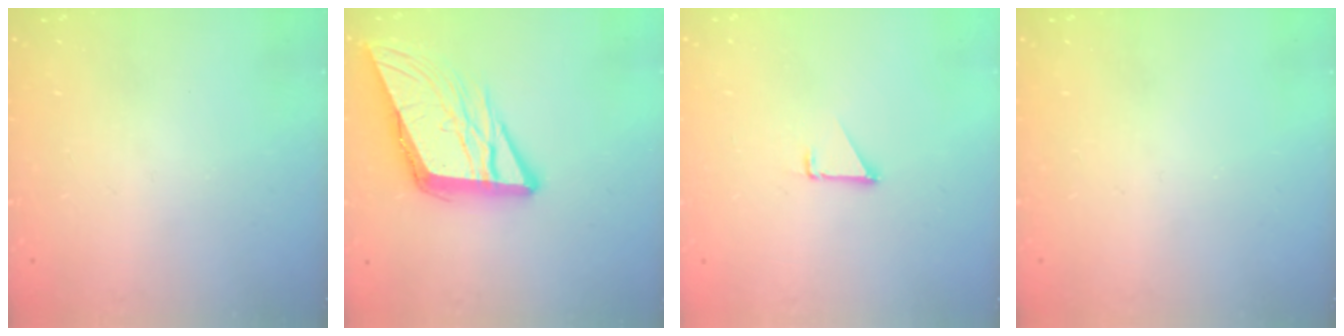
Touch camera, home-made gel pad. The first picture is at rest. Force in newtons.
{"total": 13.7, "press": 13.4, "slide": 2.6}
{"total": 1.4, "press": 1.3, "slide": 0.1}
{"total": 0.0}